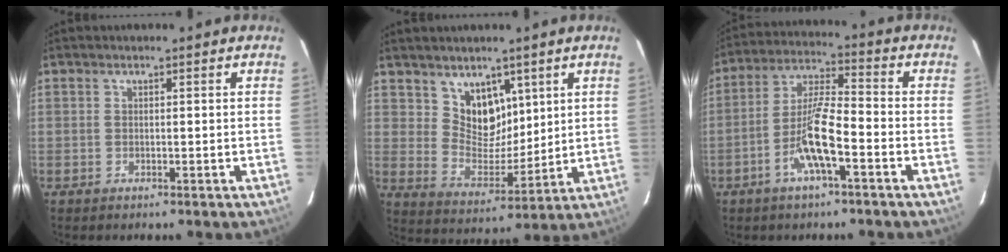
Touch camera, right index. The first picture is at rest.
{"total": 8.6, "force": [5.1, 6.0, 3.5], "torque": [-0.053, -0.002, 0.105]}
{"total": 9.7, "force": [-4.5, 1.6, 8.5], "torque": [-0.178, 0.002, -0.085]}